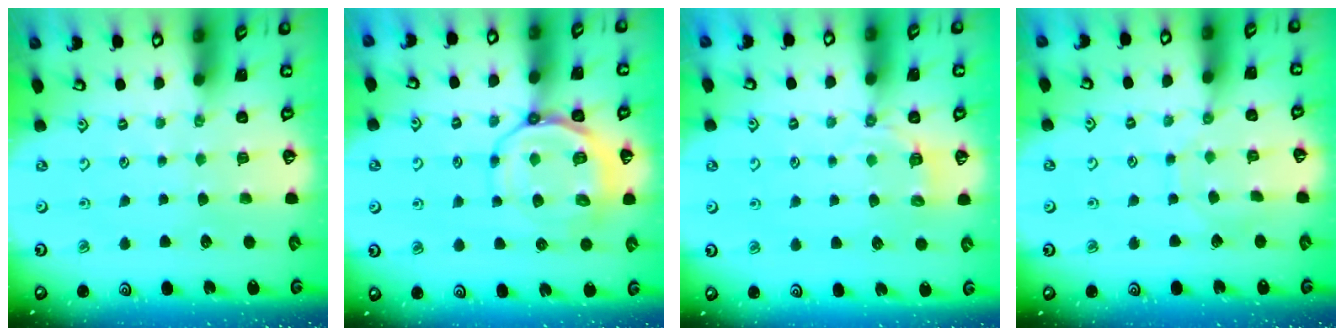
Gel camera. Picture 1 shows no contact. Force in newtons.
{"total": 12.5, "press": 12.2, "slide": 2.5}
{"total": 3.7, "press": 2.9, "slide": 2.2}
{"total": 6.0, "press": 5.9, "slide": 0.6}